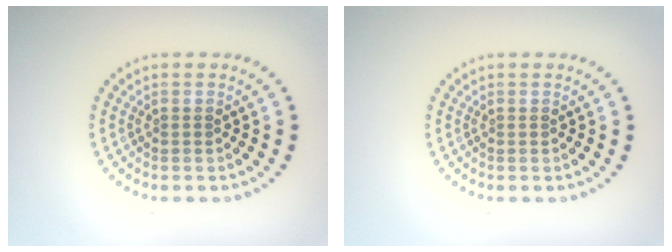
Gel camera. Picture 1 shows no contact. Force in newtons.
{"total": 0.0}